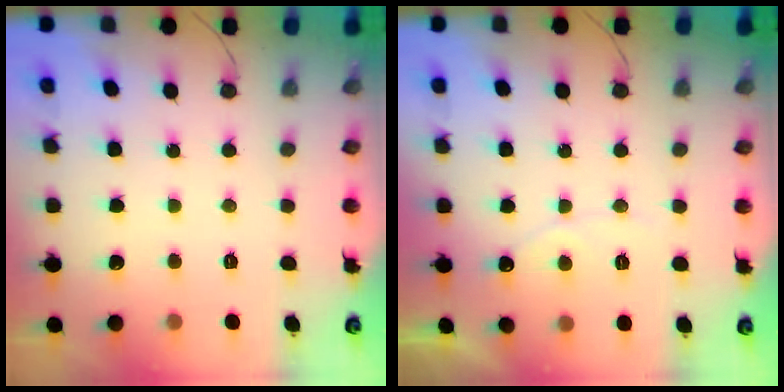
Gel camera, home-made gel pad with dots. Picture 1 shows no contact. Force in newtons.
{"total": 4.5, "press": 4.5, "slide": 0.4}